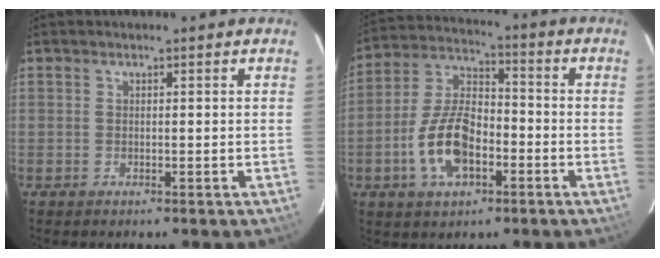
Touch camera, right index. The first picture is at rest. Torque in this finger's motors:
{"motor_torque": [1.75, -0.39, 0.89, 0.18]}